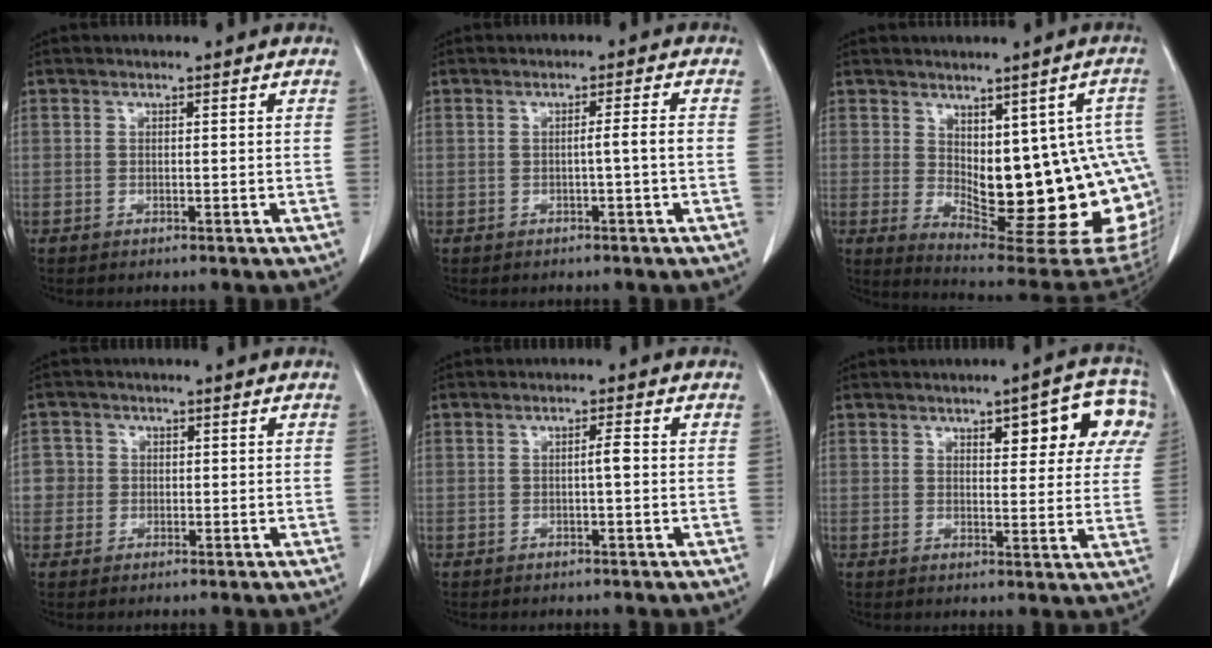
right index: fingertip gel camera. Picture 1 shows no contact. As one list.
[{"total": 2.2, "force": [-0.4, -0.5, 2.1], "torque": [-0.031, 0.001, -0.005]}, {"total": 20.6, "force": [-1.4, 7.1, 19.2], "torque": [-0.175, 0.005, 0.009]}, {"total": 3.0, "force": [0.0, 3.0, -0.1], "torque": [0.017, 0.010, -0.002]}, {"total": 1.6, "force": [-0.1, 0.0, 1.6], "torque": [-0.026, 0.003, -0.002]}, {"total": 11.1, "force": [5.3, 3.8, 8.9], "torque": [-0.093, 0.017, 0.060]}]